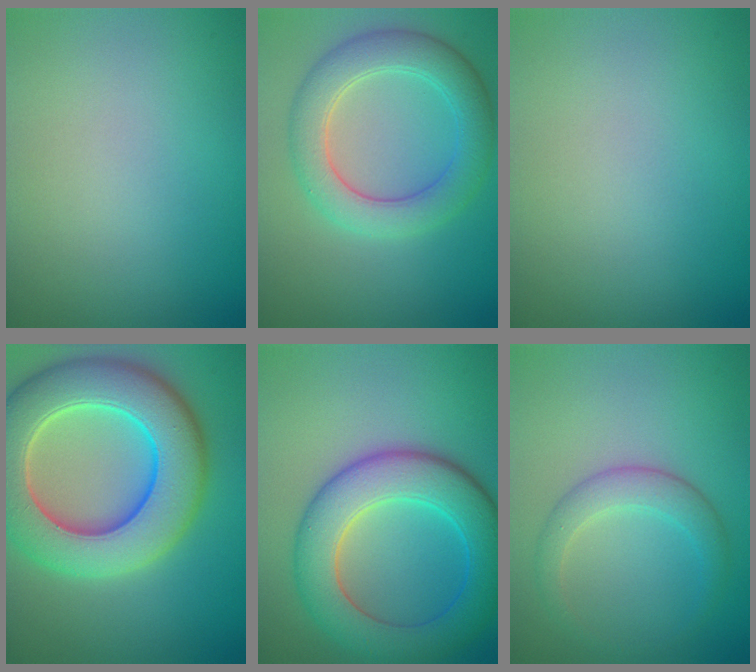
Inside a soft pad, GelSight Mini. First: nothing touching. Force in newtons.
{"total": 5.5, "press": 5.5, "slide": 0.4}
{"total": 0.0}
{"total": 11.3, "press": 11.3, "slide": 0.8}
{"total": 8.3, "press": 8.3, "slide": 0.4}
{"total": 2.6, "press": 2.6, "slide": 0.1}